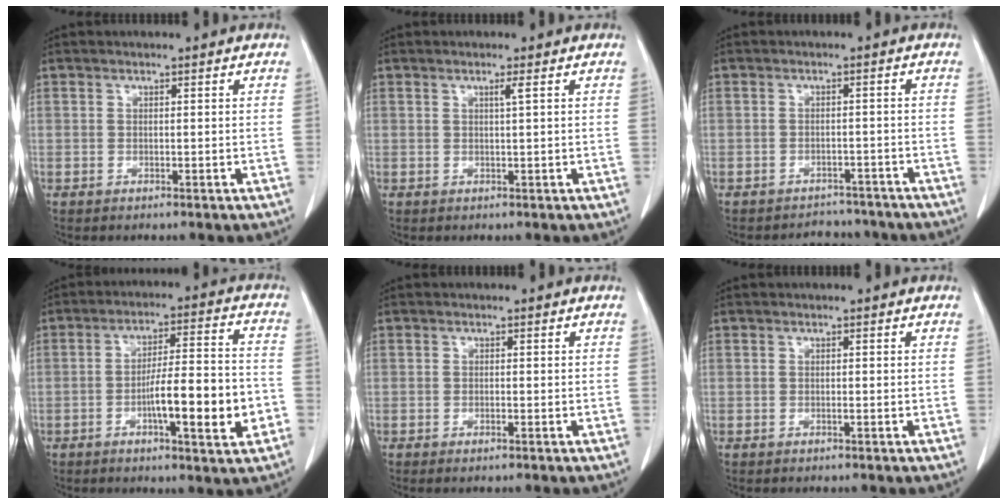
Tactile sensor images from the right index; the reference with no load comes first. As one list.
[{"total": 1.0, "force": [0.4, -0.3, 0.9], "torque": [-0.022, -0.003, 0.011]}, {"total": 7.4, "force": [-6.7, 3.0, 0.3], "torque": [0.003, 0.014, -0.077]}, {"total": 12.3, "force": [-3.7, 1.6, 11.6], "torque": [-0.182, 0.010, -0.055]}, {"total": 0.7, "force": [-0.4, 0.0, 0.5], "torque": [-0.009, -0.001, -0.006]}, {"total": 0.0}]